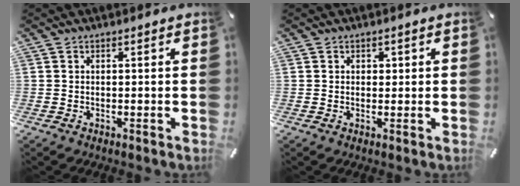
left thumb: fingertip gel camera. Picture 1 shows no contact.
{"total": 1.0, "force": [0.2, 1.0, 0.2], "torque": [0.002, 0.001, 0.001]}